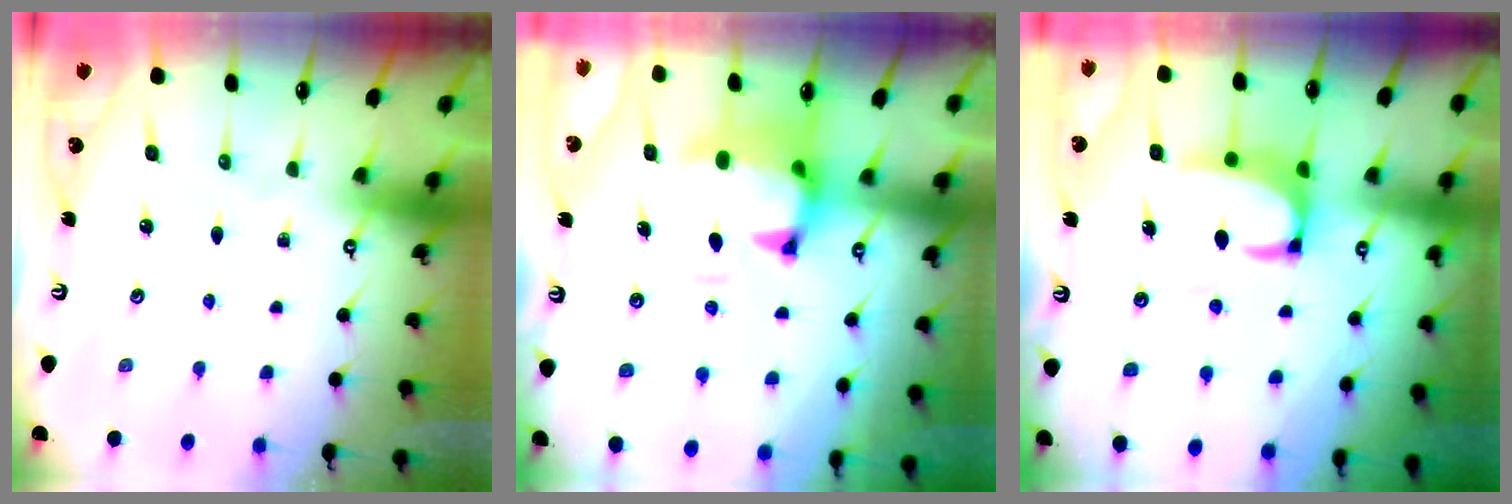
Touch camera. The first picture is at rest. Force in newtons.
{"total": 1.1, "press": 0.3, "slide": 1.1}
{"total": 2.3, "press": 2.0, "slide": 1.0}